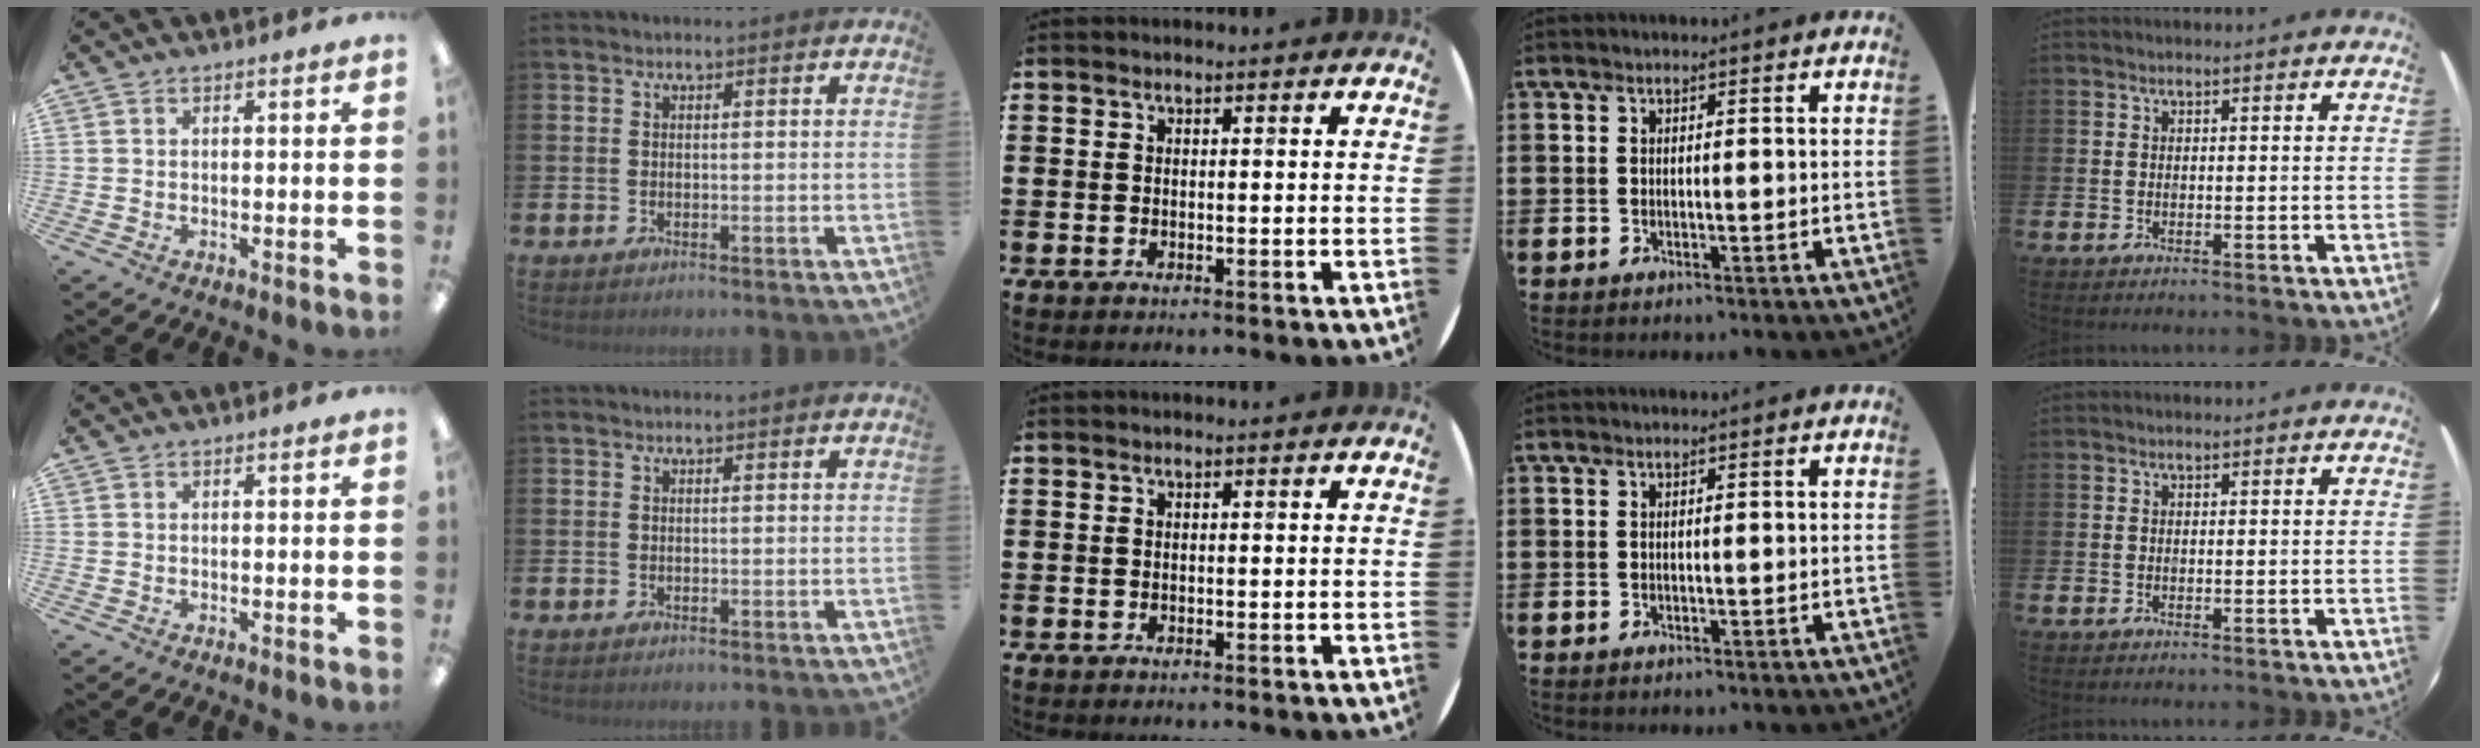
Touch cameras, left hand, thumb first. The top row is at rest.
{}